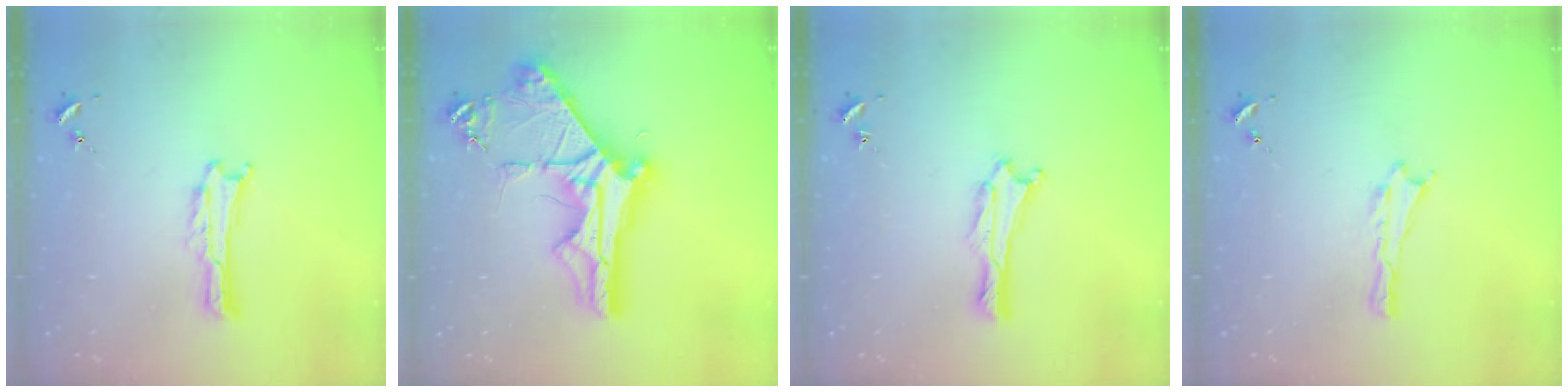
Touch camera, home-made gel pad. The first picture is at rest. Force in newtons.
{"total": 10.7, "press": 10.6, "slide": 1.2}
{"total": 0.0}
{"total": 0.0}